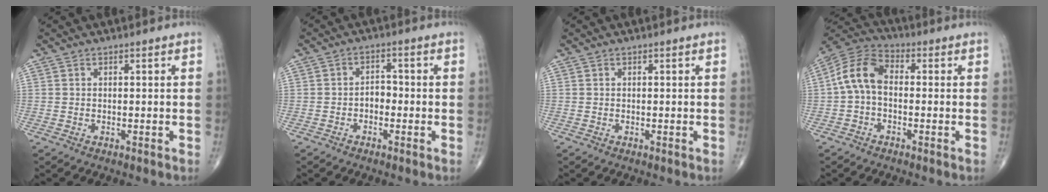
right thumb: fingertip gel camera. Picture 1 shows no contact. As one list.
[{"total": 2.7, "force": [-1.0, 1.9, 1.7], "torque": [-0.012, 0.015, -0.024]}, {"total": 0.0}, {"total": 9.0, "force": [-0.3, 5.6, 7.1], "torque": [-0.133, 0.029, -0.019]}]